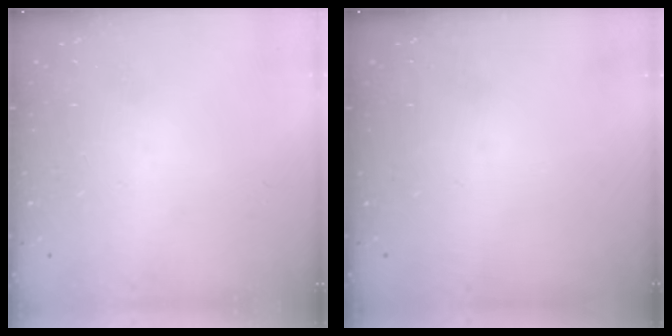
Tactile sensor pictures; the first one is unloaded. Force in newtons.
{"total": 0.0}